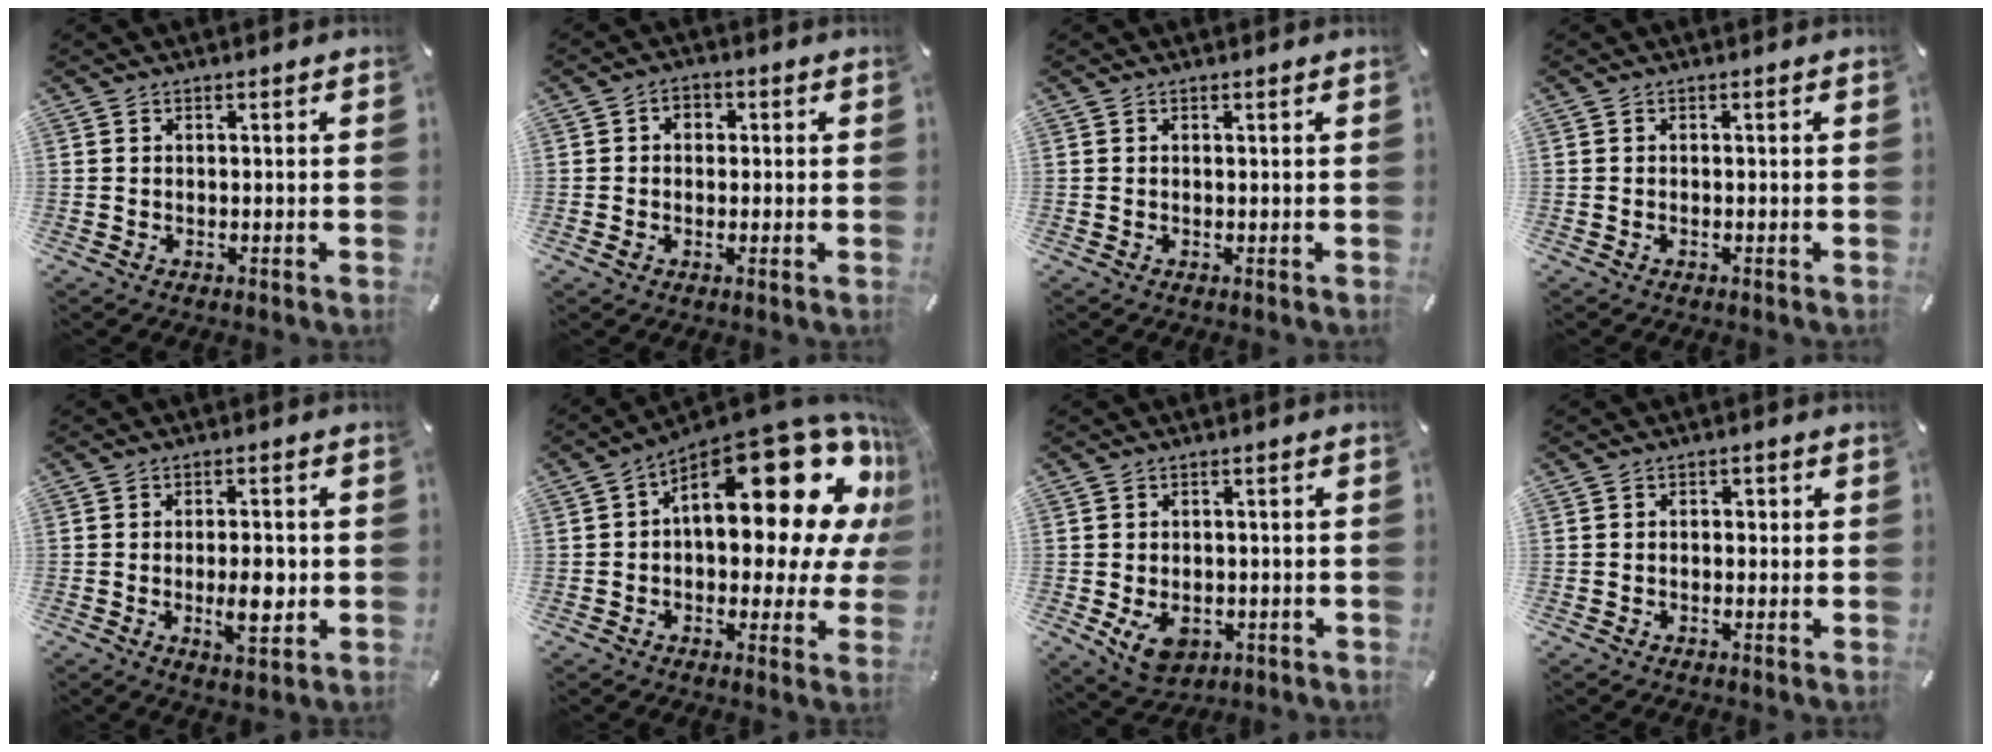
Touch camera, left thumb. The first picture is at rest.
{"total": 3.1, "force": [-0.5, 2.5, 1.8], "torque": [-0.016, 0.005, -0.014]}
{"total": 0.0}
{"total": 0.5, "force": [-0.3, 0.2, 0.4], "torque": [-0.009, -0.002, -0.006]}
{"total": 7.6, "force": [-1.0, 3.5, 6.7], "torque": [-0.099, -0.009, -0.018]}
{"total": 26.2, "force": [10.1, 12.4, 20.7], "torque": [-0.271, -0.085, 0.174]}
{"total": 6.7, "force": [-2.0, 4.9, 4.1], "torque": [-0.066, -0.001, -0.038]}
{"total": 1.6, "force": [-0.4, 1.3, 0.8], "torque": [-0.016, 0.008, -0.011]}